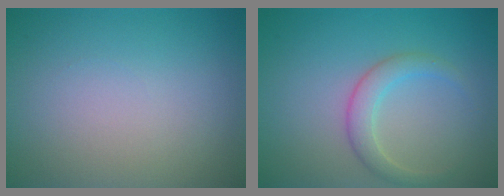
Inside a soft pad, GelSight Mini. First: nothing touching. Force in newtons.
{"total": 2.4, "press": 2.4, "slide": 0.1}